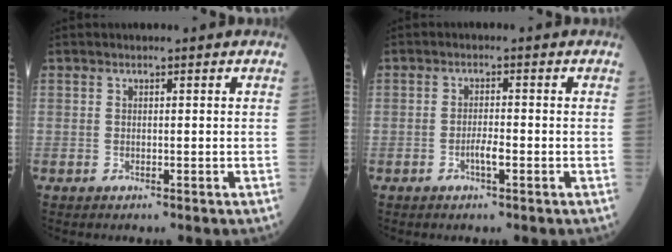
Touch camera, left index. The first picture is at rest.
{"total": 2.1, "force": [-1.0, 0.3, 1.9], "torque": [-0.036, 0.001, -0.018]}